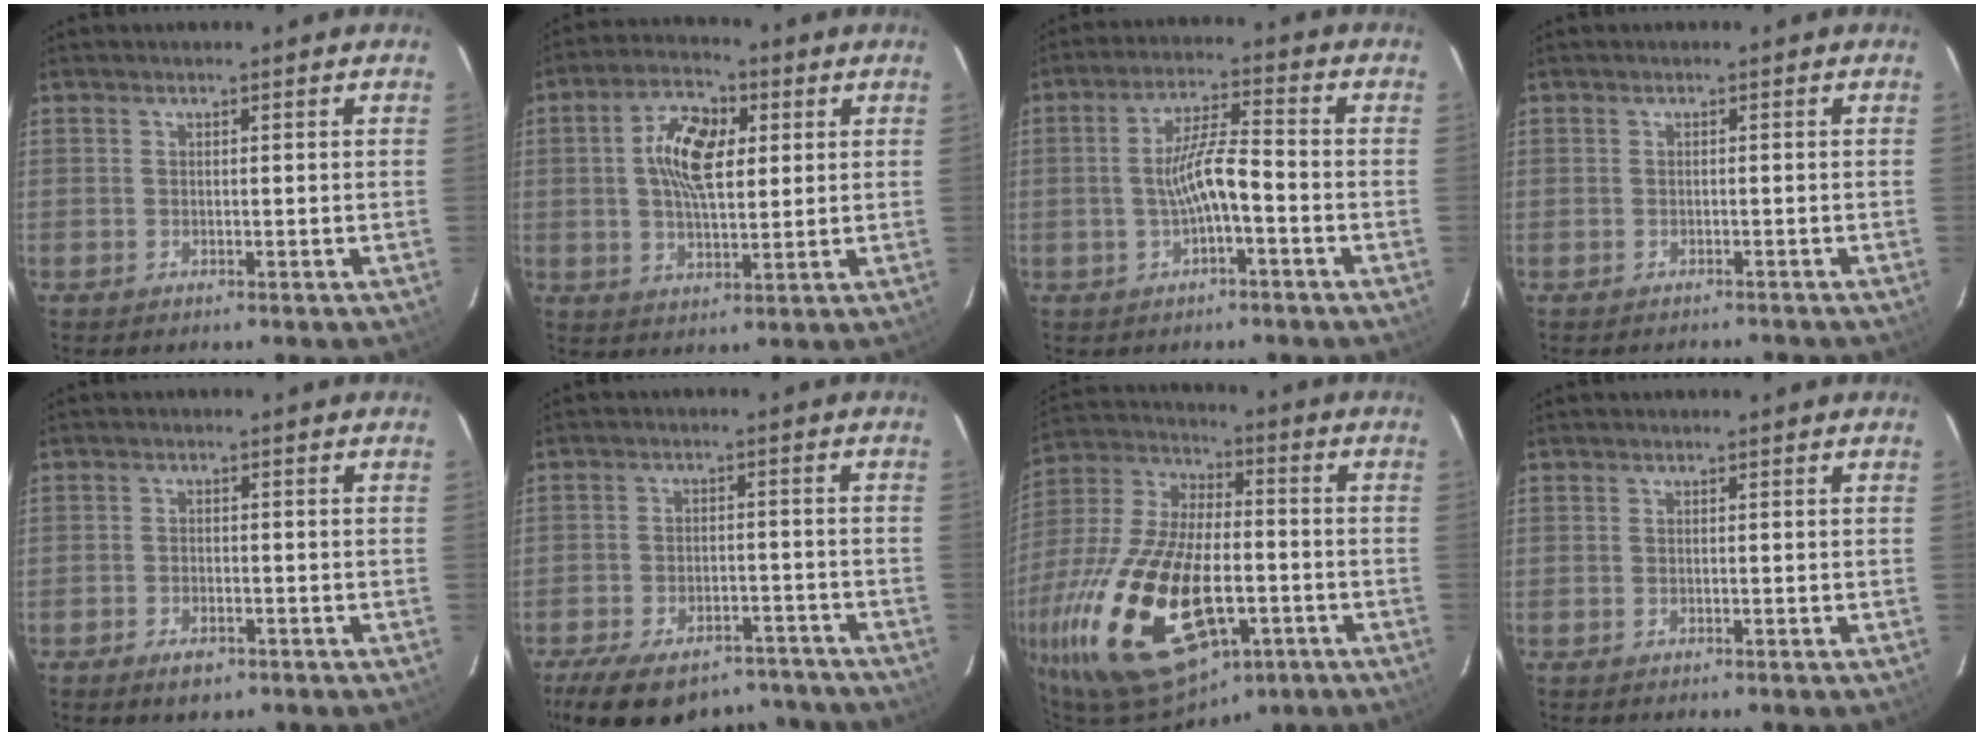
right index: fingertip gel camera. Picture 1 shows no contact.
{"total": 10.0, "force": [2.0, 5.1, 8.3], "torque": [-0.158, 0.020, 0.034]}
{"total": 6.9, "force": [-2.0, 1.1, 6.5], "torque": [-0.126, 0.010, -0.032]}
{"total": 2.2, "force": [-2.0, 1.0, 0.2], "torque": [0.000, 0.008, -0.027]}
{"total": 3.4, "force": [-2.4, 1.6, 1.8], "torque": [-0.043, -0.002, -0.043]}
{"total": 18.5, "force": [-14.6, 8.2, 7.8], "torque": [-0.169, 0.008, -0.195]}
{"total": 28.4, "force": [-11.5, 13.6, 22.1], "torque": [-0.468, -0.041, -0.187]}
{"total": 0.0}